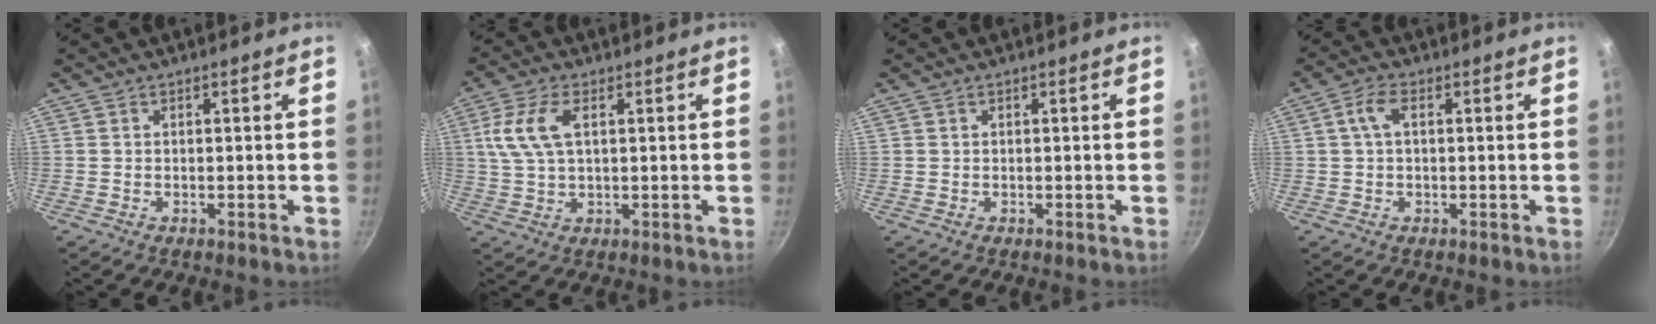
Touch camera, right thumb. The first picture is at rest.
{"total": 7.9, "force": [2.1, 3.8, 6.7], "torque": [-0.141, 0.009, 0.041]}
{"total": 0.0}
{"total": 3.8, "force": [0.6, 1.8, 3.2], "torque": [-0.070, 0.012, 0.010]}